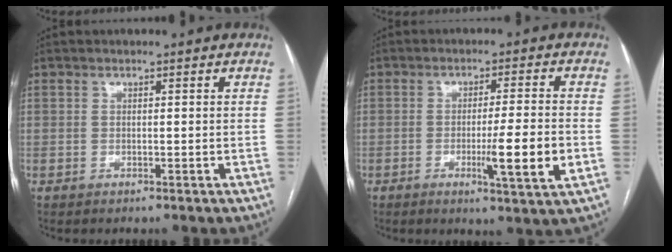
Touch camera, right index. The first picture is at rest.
{"total": 8.4, "force": [-2.3, -0.4, 8.1], "torque": [-0.124, -0.017, -0.036]}